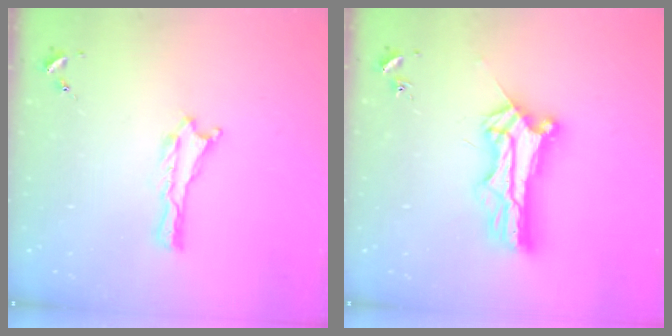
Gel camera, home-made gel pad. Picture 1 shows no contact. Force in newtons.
{"total": 10.0, "press": 9.9, "slide": 1.0}